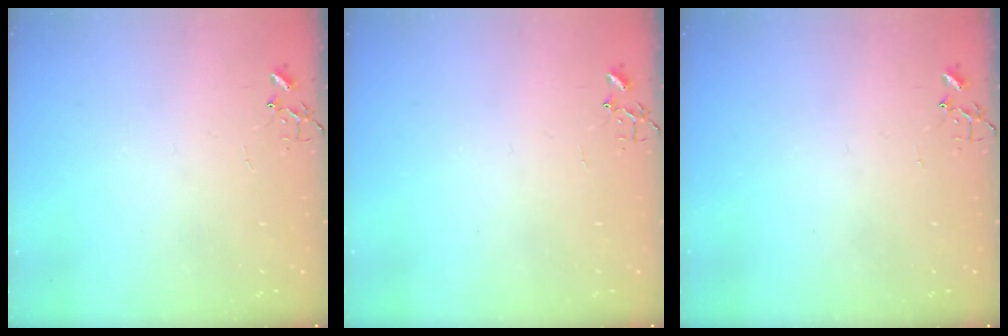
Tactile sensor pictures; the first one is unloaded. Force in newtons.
{"total": 0.0}
{"total": 0.0}